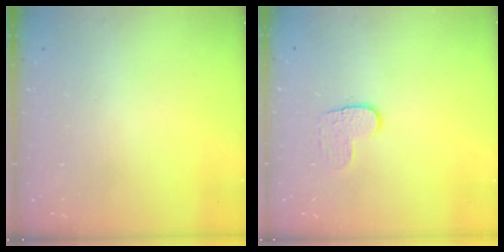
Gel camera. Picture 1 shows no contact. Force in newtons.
{"total": 5.8, "press": 5.8, "slide": 0.6}